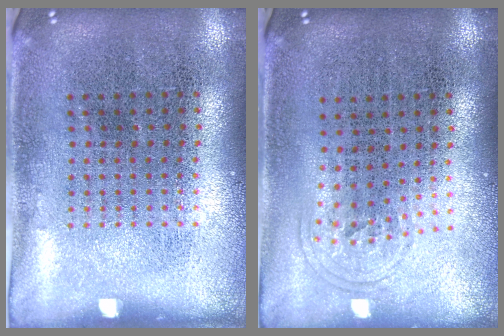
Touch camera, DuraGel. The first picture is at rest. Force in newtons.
{"total": 0.9, "press": 0.6, "slide": 0.7}